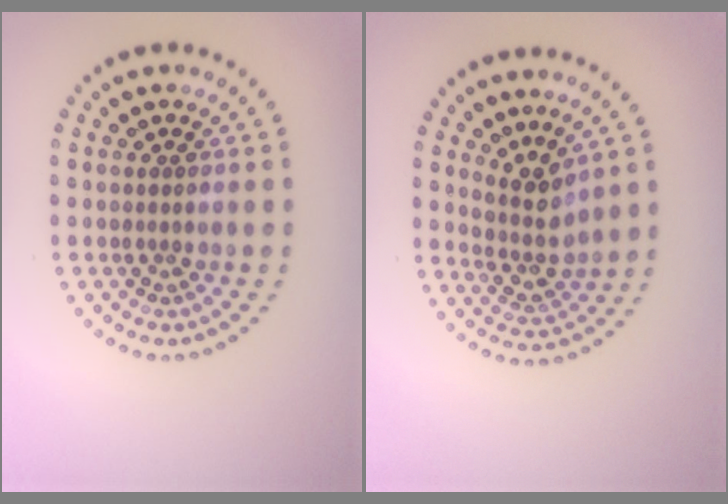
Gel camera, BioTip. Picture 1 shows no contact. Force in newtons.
{"total": 2.8, "press": 2.2, "slide": 1.8}